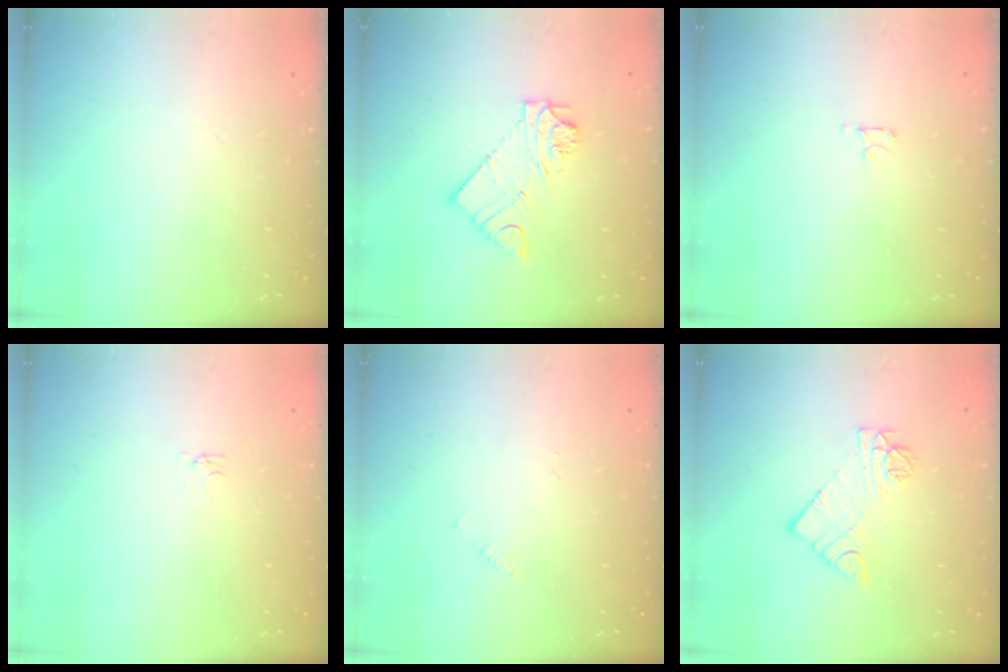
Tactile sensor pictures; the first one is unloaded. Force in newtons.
{"total": 10.0, "press": 10.0, "slide": 0.9}
{"total": 2.7, "press": 2.7, "slide": 0.3}
{"total": 2.9, "press": 2.9, "slide": 0.5}
{"total": 1.4, "press": 1.3, "slide": 0.3}
{"total": 10.1, "press": 10.0, "slide": 0.7}